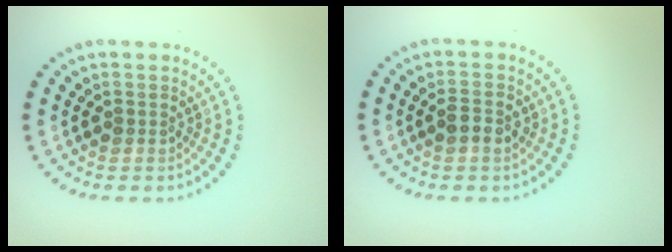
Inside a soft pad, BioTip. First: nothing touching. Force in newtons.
{"total": 1.8, "press": 1.8, "slide": 0.2}